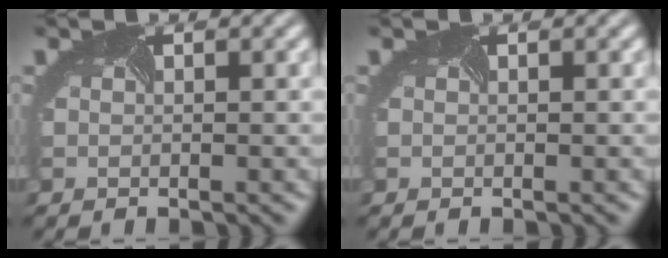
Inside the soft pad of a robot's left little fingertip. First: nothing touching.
{"total": 0.0}